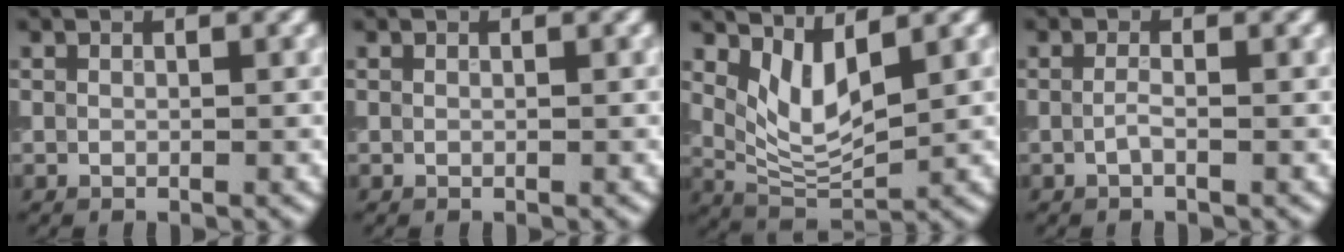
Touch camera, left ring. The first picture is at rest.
{"total": 0.0}
{"total": 4.5, "force": [2.0, 1.9, 3.6], "torque": [-0.078, -0.013, 0.045]}
{"total": 1.0, "force": [-0.3, 0.2, 0.9], "torque": [-0.021, -0.003, -0.008]}